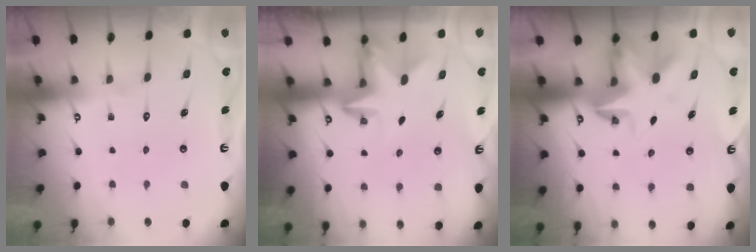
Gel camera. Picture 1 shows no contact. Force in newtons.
{"total": 2.4, "press": 2.4, "slide": 0.4}
{"total": 5.2, "press": 5.2, "slide": 0.5}